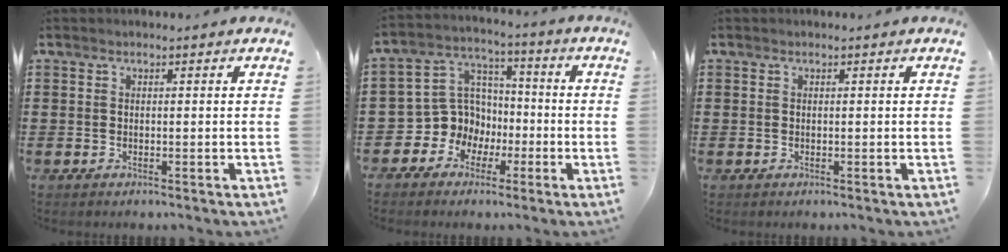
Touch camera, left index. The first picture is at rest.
{"total": 8.5, "force": [-2.1, 8.0, 1.8], "torque": [-0.085, 0.003, -0.040]}
{"total": 0.0}